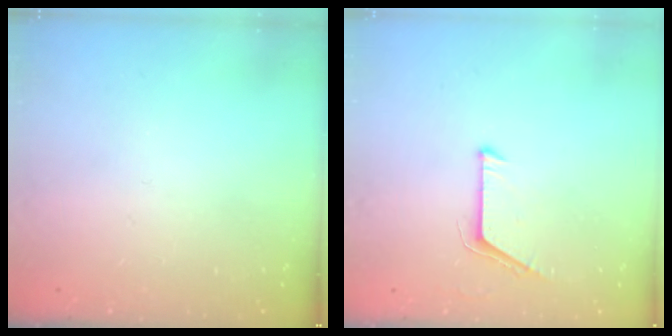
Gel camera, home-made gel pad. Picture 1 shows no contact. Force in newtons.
{"total": 5.7, "press": 5.7, "slide": 0.5}